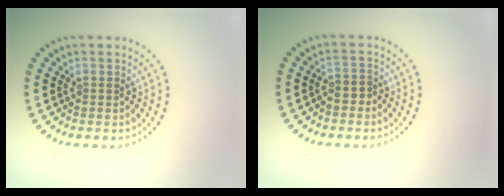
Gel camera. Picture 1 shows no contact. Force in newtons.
{"total": 1.0, "press": 0.8, "slide": 0.6}